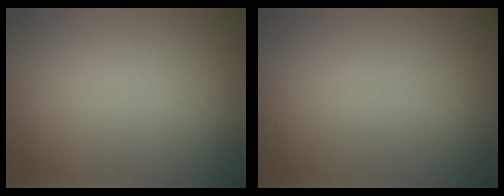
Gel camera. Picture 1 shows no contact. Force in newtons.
{"total": 0.0}